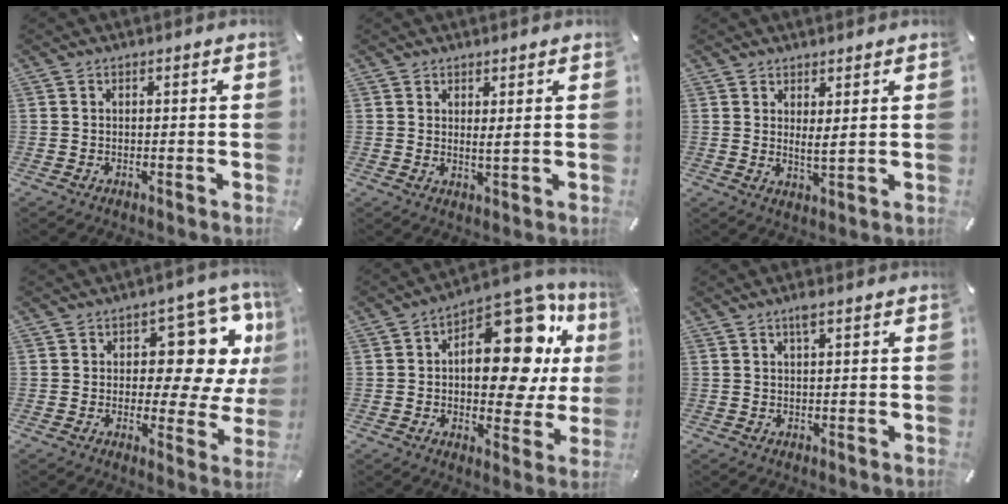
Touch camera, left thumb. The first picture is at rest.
{"total": 1.9, "force": [1.7, 0.0, 0.6], "torque": [-0.008, -0.009, 0.031]}
{"total": 2.8, "force": [2.4, 0.4, 1.4], "torque": [-0.025, -0.013, 0.042]}
{"total": 13.4, "force": [6.1, 7.4, 9.3], "torque": [-0.108, -0.060, 0.101]}
{"total": 21.3, "force": [5.9, 11.2, 17.1], "torque": [-0.218, -0.050, 0.097]}
{"total": 2.4, "force": [1.4, 0.3, 1.8], "torque": [-0.040, 0.002, 0.024]}